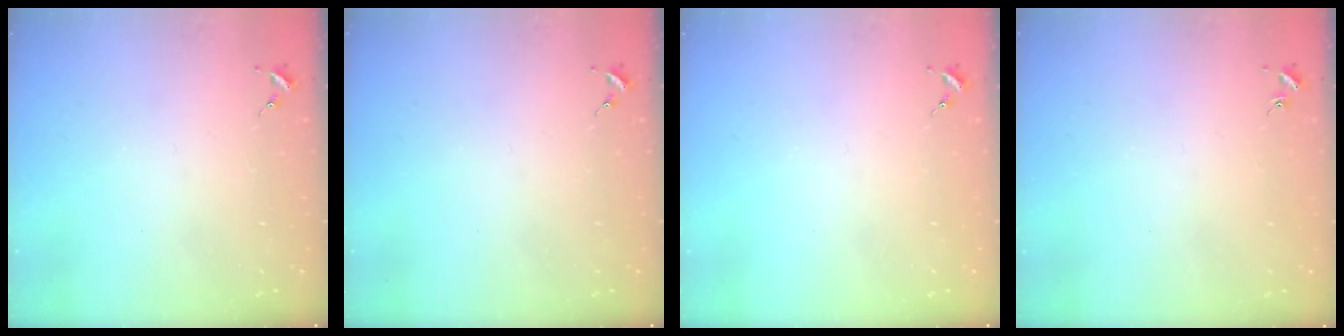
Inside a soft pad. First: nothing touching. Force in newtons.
{"total": 0.0}
{"total": 0.0}
{"total": 0.9, "press": 0.9, "slide": 0.2}